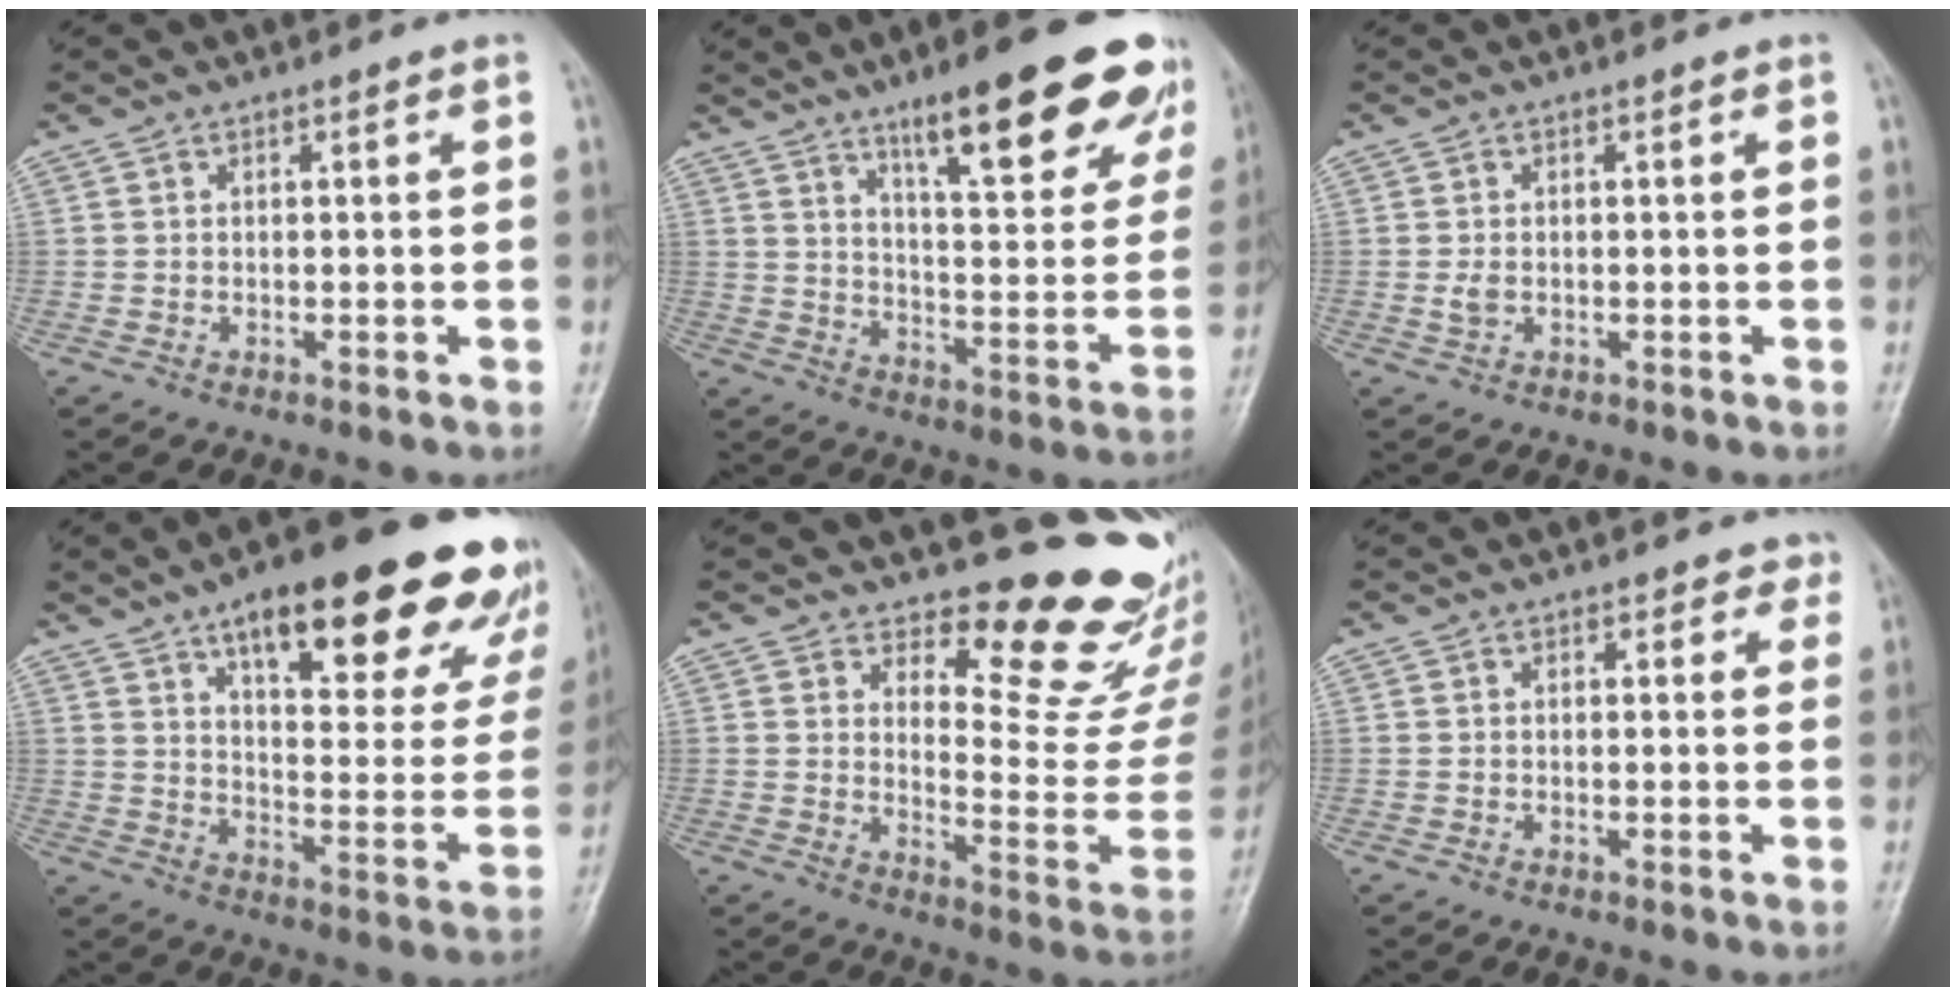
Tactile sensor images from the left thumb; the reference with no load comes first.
{"total": 22.8, "force": [14.3, 5.7, 16.8], "torque": [-0.192, -0.056, 0.209]}
{"total": 1.9, "force": [0.0, 1.3, 1.4], "torque": [-0.024, -0.003, 0.000]}
{"total": 29.1, "force": [18.2, 9.8, 20.6], "torque": [-0.236, -0.053, 0.248]}
{"total": 16.4, "force": [15.0, 4.0, 5.3], "torque": [-0.018, -0.177, 0.185]}
{"total": 2.0, "force": [1.4, 1.4, 0.6], "torque": [0.021, -0.005, 0.006]}